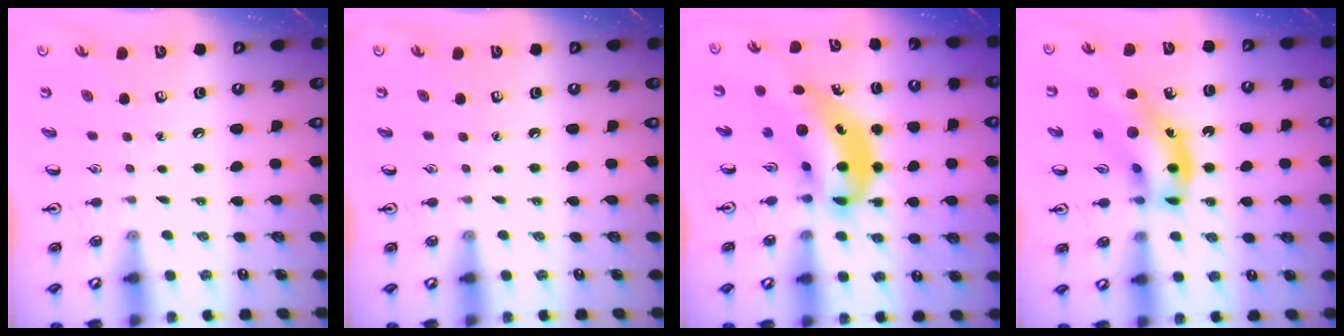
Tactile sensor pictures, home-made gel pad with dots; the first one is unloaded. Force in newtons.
{"total": 0.0}
{"total": 9.4, "press": 9.0, "slide": 2.5}
{"total": 17.3, "press": 17.0, "slide": 3.2}